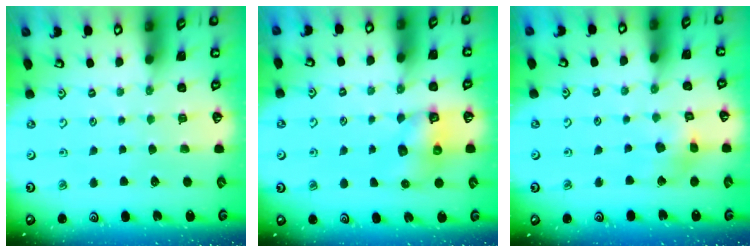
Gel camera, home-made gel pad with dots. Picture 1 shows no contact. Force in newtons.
{"total": 6.4, "press": 6.3, "slide": 0.8}
{"total": 8.1, "press": 8.0, "slide": 1.0}